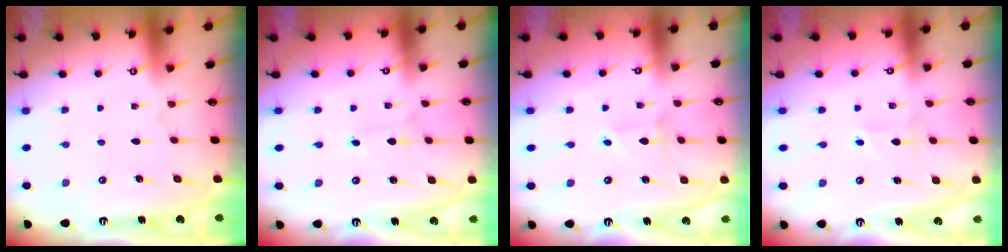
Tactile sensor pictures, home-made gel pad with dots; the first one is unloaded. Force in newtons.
{"total": 0.7, "press": 0.7, "slide": 0.0}
{"total": 1.9, "press": 1.9, "slide": 0.3}
{"total": 2.3, "press": 2.3, "slide": 0.2}